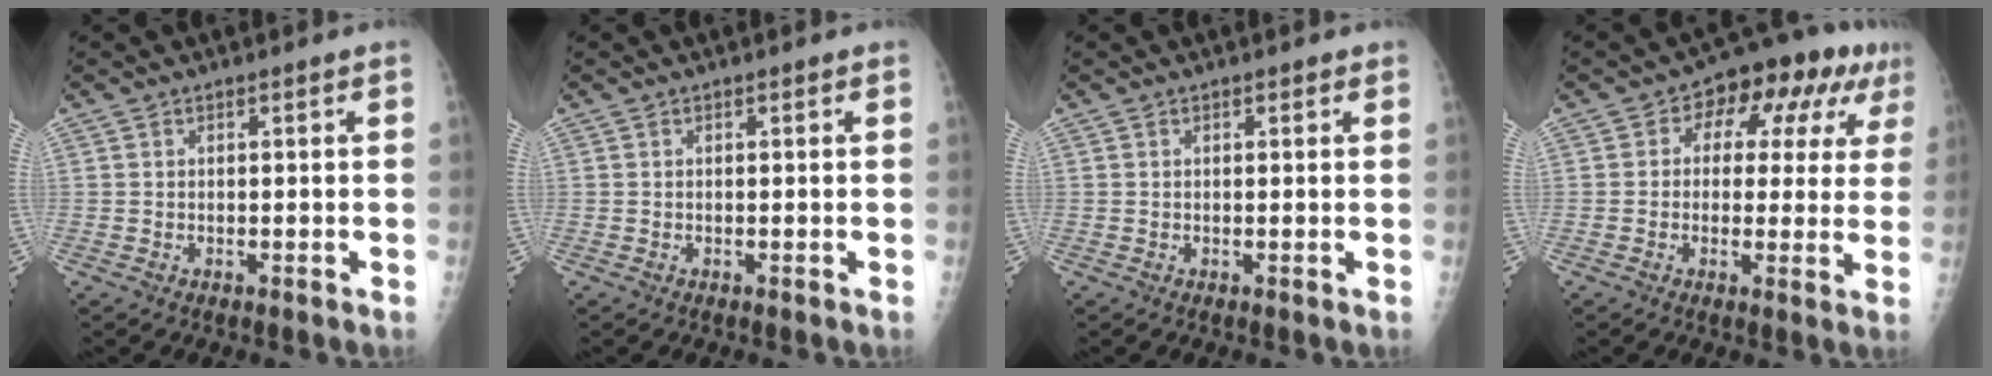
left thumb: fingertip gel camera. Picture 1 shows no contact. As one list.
[{"total": 0.0}, {"total": 0.7, "force": [0.4, 0.4, 0.3], "torque": [-0.001, -0.002, 0.002]}, {"total": 12.8, "force": [4.4, 7.7, 9.2], "torque": [-0.066, 0.020, 0.049]}]